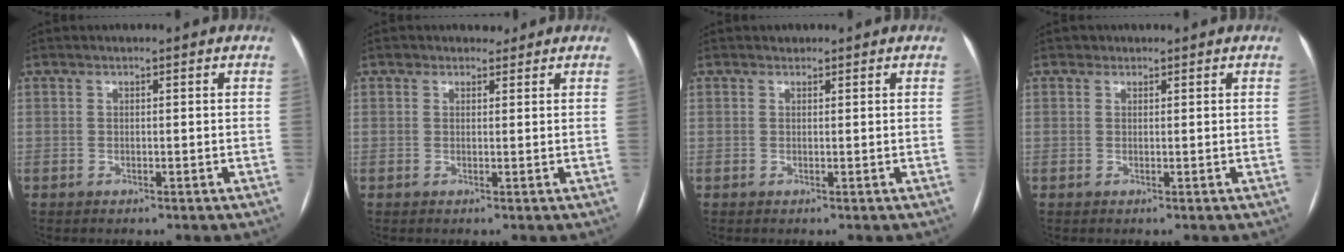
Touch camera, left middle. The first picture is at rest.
{"total": 1.5, "force": [1.2, 0.9, -0.1], "torque": [0.005, 0.004, 0.014]}
{"total": 0.5, "force": [0.4, 0.3, 0.0], "torque": [-0.002, 0.000, 0.006]}
{"total": 0.6, "force": [0.4, 0.5, 0.0], "torque": [0.002, -0.001, 0.006]}